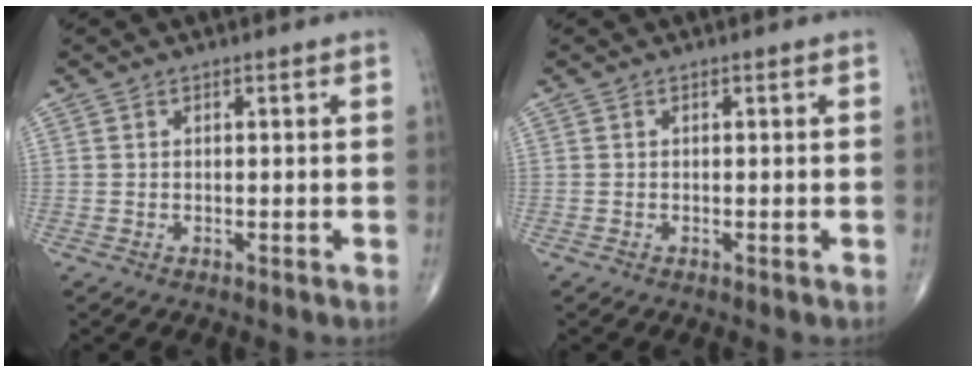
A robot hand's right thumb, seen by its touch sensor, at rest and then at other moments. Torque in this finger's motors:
{"motor_torque": [-0.28, -0.02, -0.15, -0.02, -0.02]}